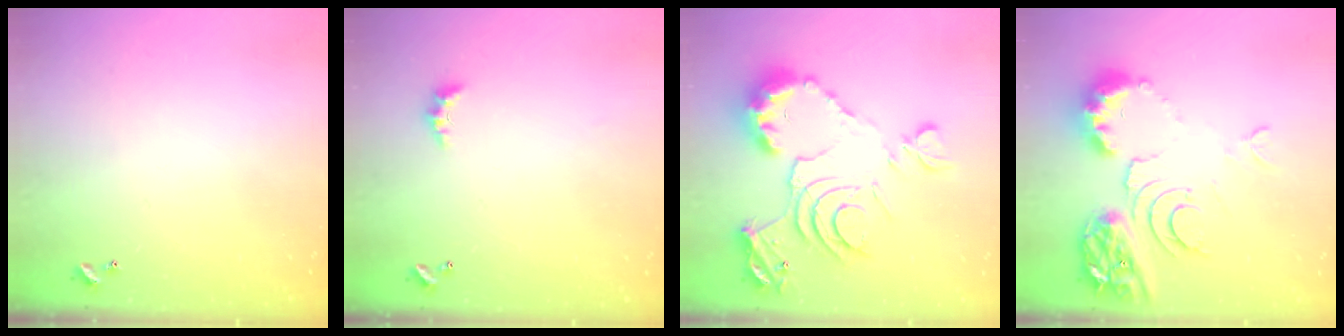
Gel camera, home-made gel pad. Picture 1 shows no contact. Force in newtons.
{"total": 2.3, "press": 2.2, "slide": 0.7}
{"total": 15.1, "press": 15.0, "slide": 1.6}
{"total": 11.1, "press": 11.0, "slide": 1.3}